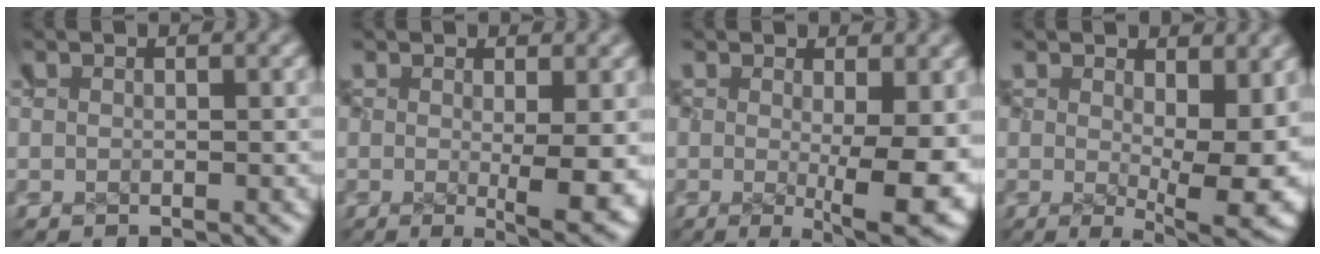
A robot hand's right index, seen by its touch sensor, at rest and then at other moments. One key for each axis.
{"total": 4.3, "fx": -0.8, "fy": 0.9, "fz": 4.1, "tx": -0.040, "ty": -0.015, "tz": -0.002}
{"total": 5.3, "fx": -0.9, "fy": 1.3, "fz": 5.1, "tx": -0.051, "ty": -0.019, "tz": -0.001}
{"total": 5.5, "fx": -0.2, "fy": 1.9, "fz": 5.2, "tx": -0.055, "ty": -0.026, "tz": 0.015}